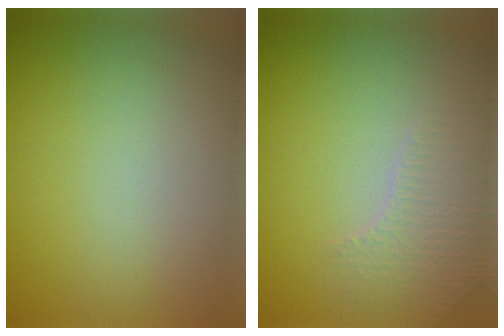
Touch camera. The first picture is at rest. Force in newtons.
{"total": 2.6, "press": 2.5, "slide": 0.5}